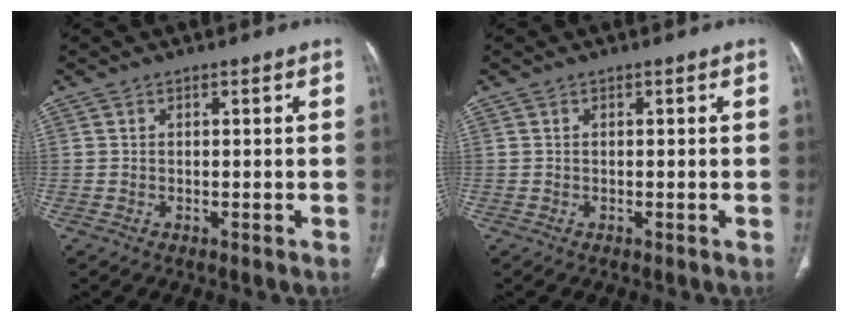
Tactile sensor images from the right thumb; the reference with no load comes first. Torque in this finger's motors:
{"motor_torque": [0.13, 0.12, -0.11, 0.07, 0.03]}